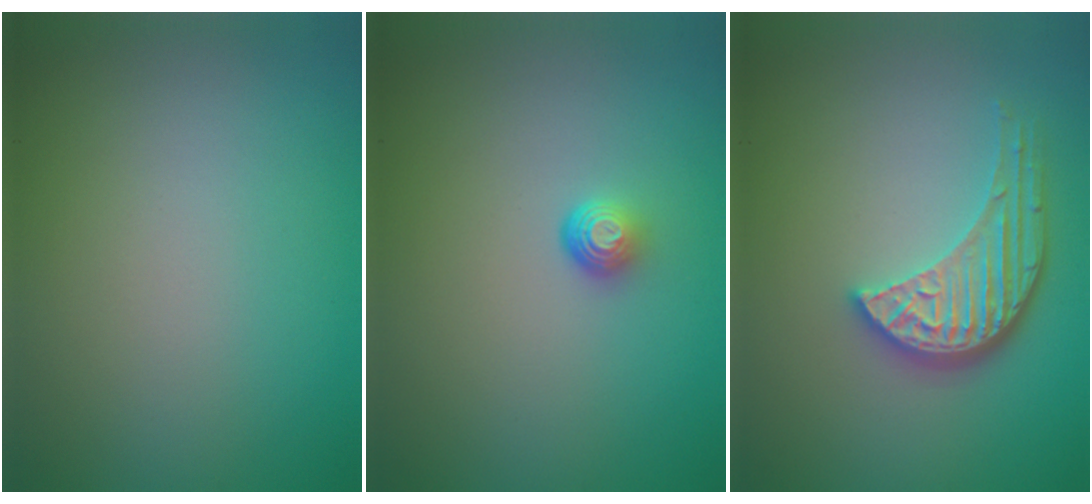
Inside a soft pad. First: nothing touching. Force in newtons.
{"total": 1.5, "press": 1.0, "slide": 1.2}
{"total": 4.5, "press": 3.7, "slide": 2.6}